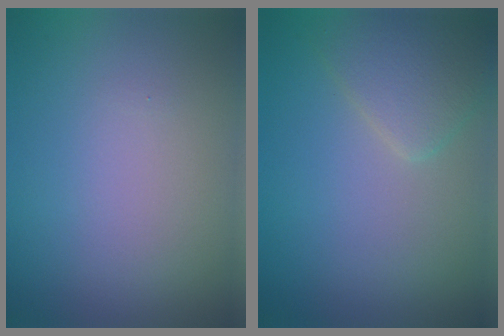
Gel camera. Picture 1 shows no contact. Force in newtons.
{"total": 2.8, "press": 2.8, "slide": 0.1}